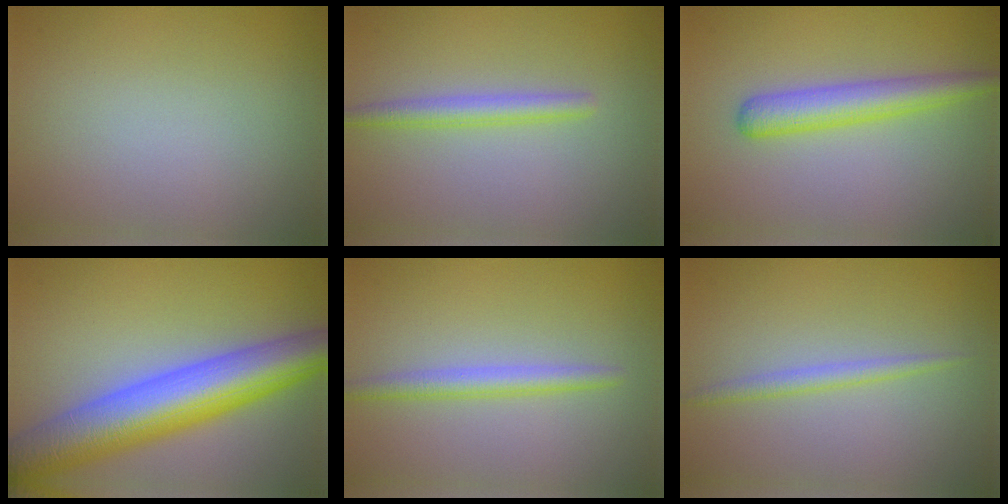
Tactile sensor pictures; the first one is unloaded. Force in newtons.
{"total": 2.1, "press": 2.1, "slide": 0.2}
{"total": 3.5, "press": 3.5, "slide": 0.1}
{"total": 10.1, "press": 10.1, "slide": 0.3}
{"total": 2.1, "press": 2.1, "slide": 0.1}
{"total": 1.5, "press": 1.5, "slide": 0.1}